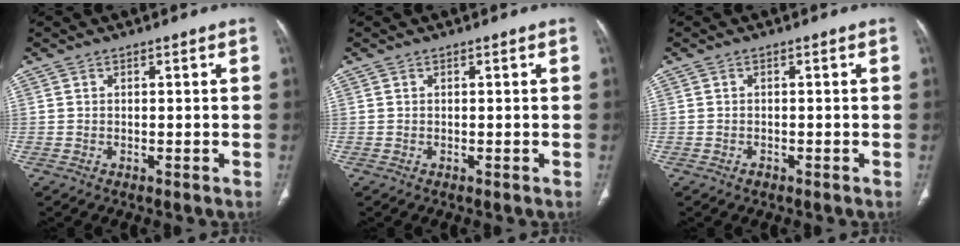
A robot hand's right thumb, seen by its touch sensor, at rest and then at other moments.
{"total": 0.0}
{"total": 0.8, "force": [-0.5, 0.6, 0.3], "torque": [-0.005, 0.001, -0.008]}